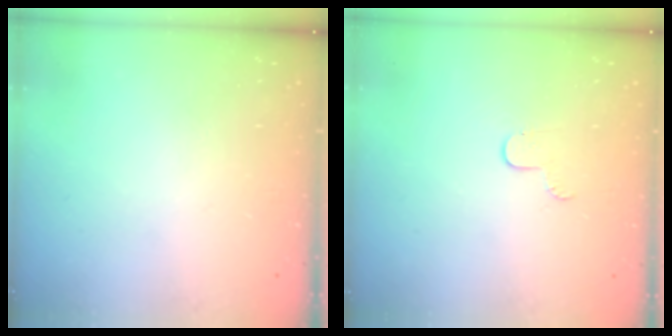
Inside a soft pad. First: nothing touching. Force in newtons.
{"total": 3.5, "press": 3.5, "slide": 0.4}